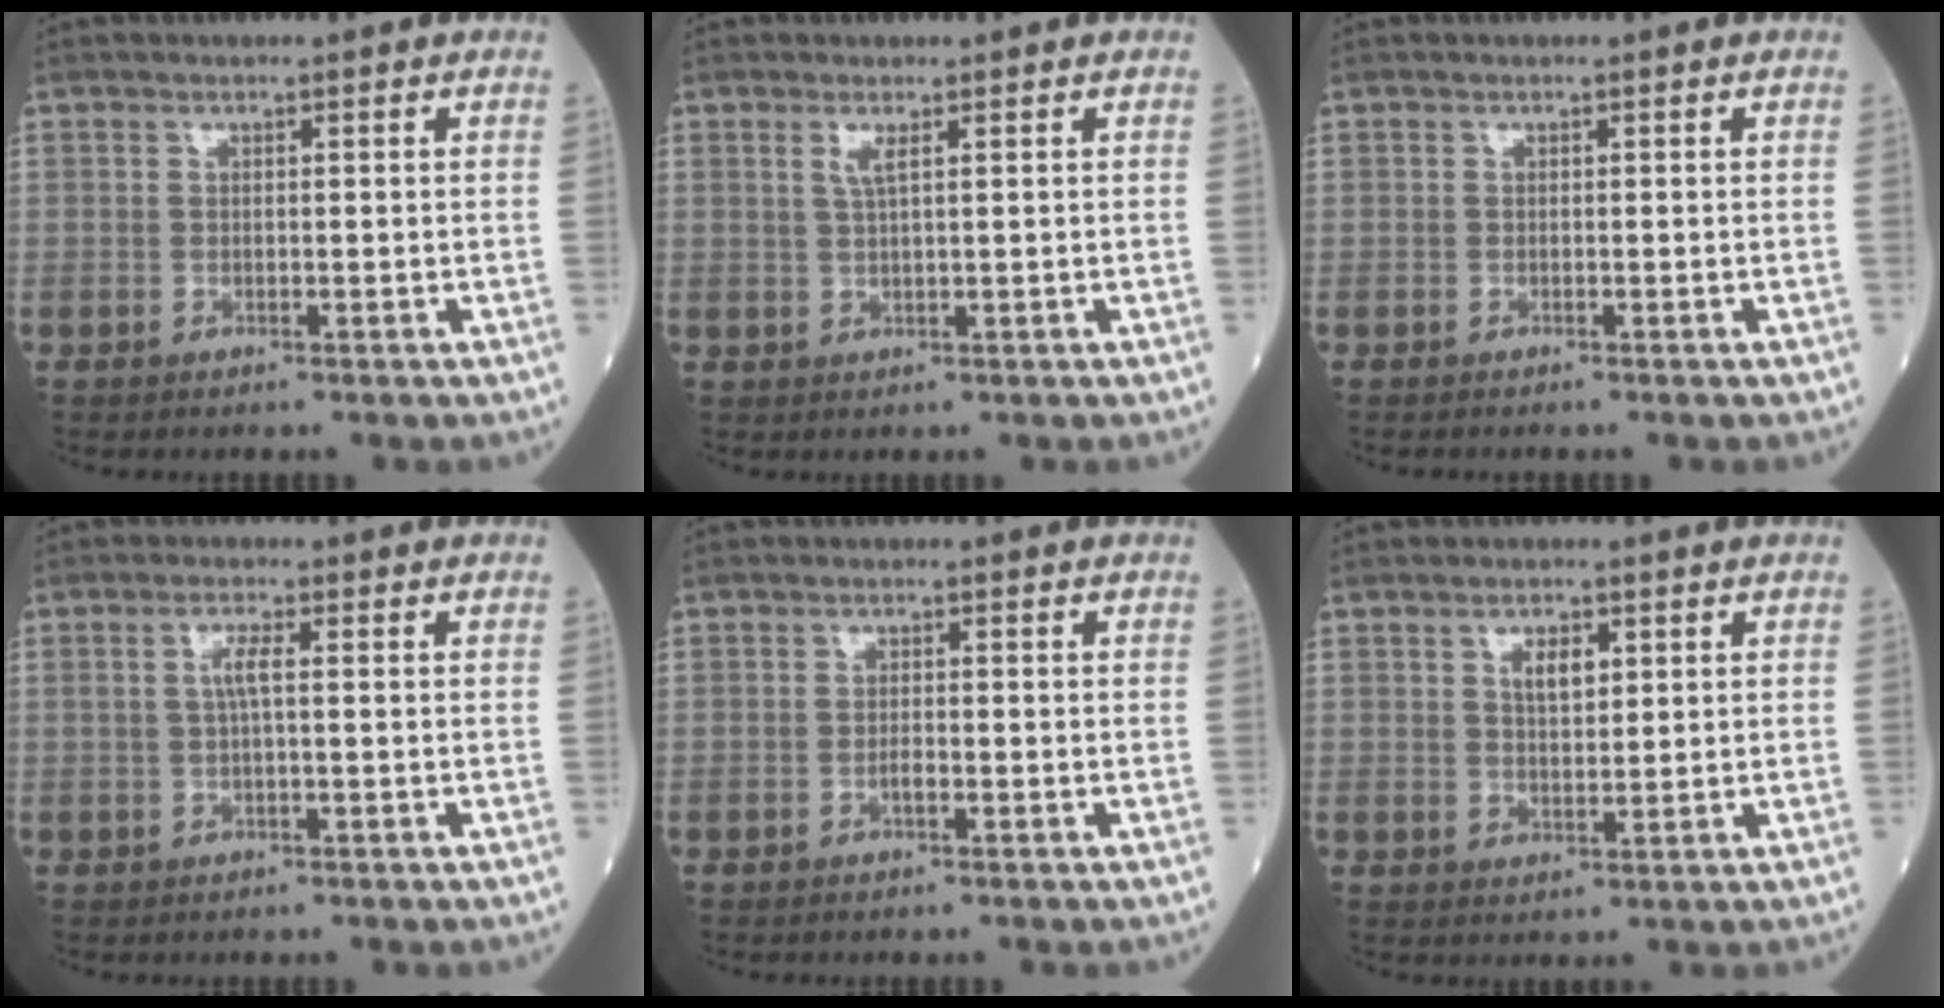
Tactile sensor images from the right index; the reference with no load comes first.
{"total": 1.8, "force": [0.8, 0.0, 1.7], "torque": [-0.040, -0.001, 0.017]}
{"total": 0.0}
{"total": 2.5, "force": [0.3, 0.3, 2.5], "torque": [-0.052, 0.004, 0.006]}
{"total": 1.1, "force": [-0.5, 0.3, 0.9], "torque": [-0.017, 0.002, -0.010]}
{"total": 3.3, "force": [1.3, 1.4, 2.7], "torque": [-0.047, 0.001, 0.023]}